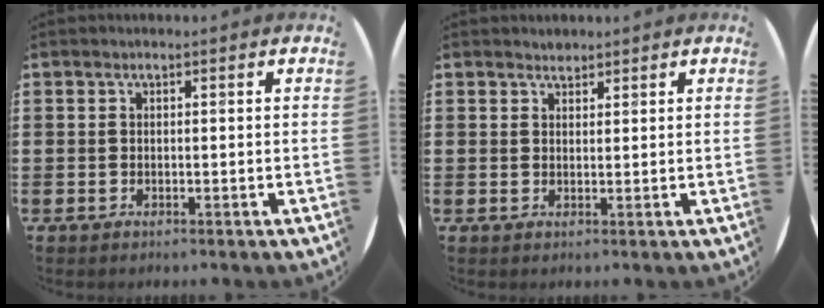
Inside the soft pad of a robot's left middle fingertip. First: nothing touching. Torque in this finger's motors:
{"motor_torque": [0.09, -0.06, -0.04, 0.00]}